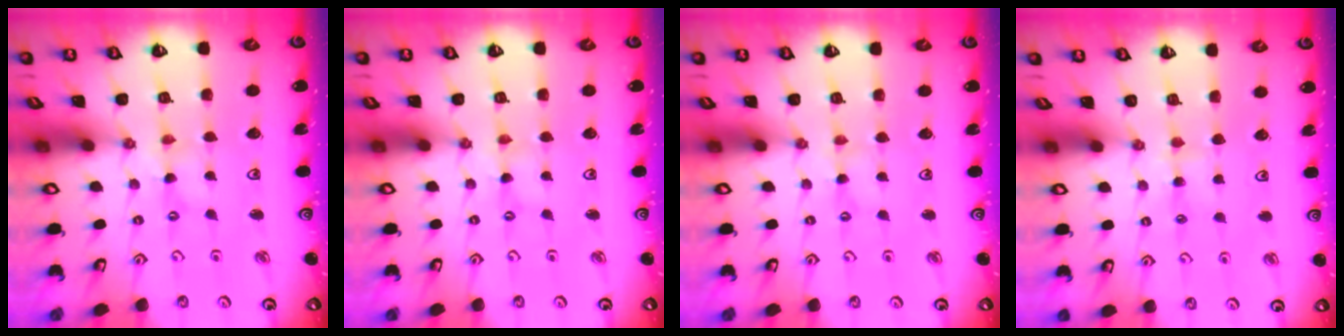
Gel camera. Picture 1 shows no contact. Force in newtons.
{"total": 0.0}
{"total": 1.6, "press": 1.6, "slide": 0.2}
{"total": 2.5, "press": 2.5, "slide": 0.4}